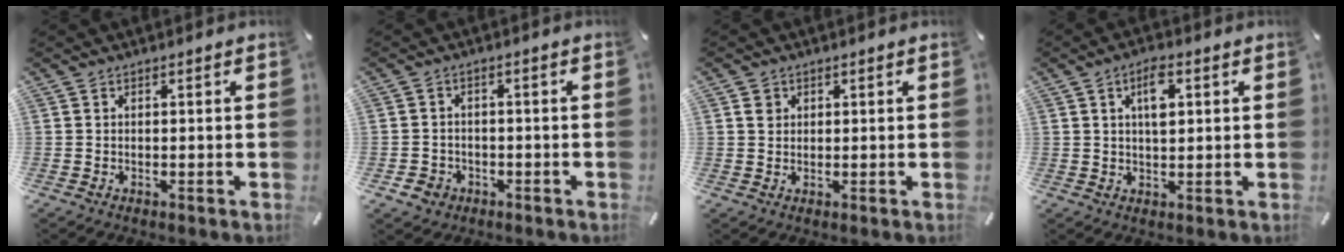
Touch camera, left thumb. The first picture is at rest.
{"total": 3.8, "force": [-1.9, 3.2, 0.7], "torque": [-0.010, 0.009, -0.035]}
{"total": 1.8, "force": [0.7, 1.6, 0.4], "torque": [0.005, -0.003, 0.009]}
{"total": 6.0, "force": [2.0, 2.8, 4.9], "torque": [-0.081, 0.000, 0.028]}